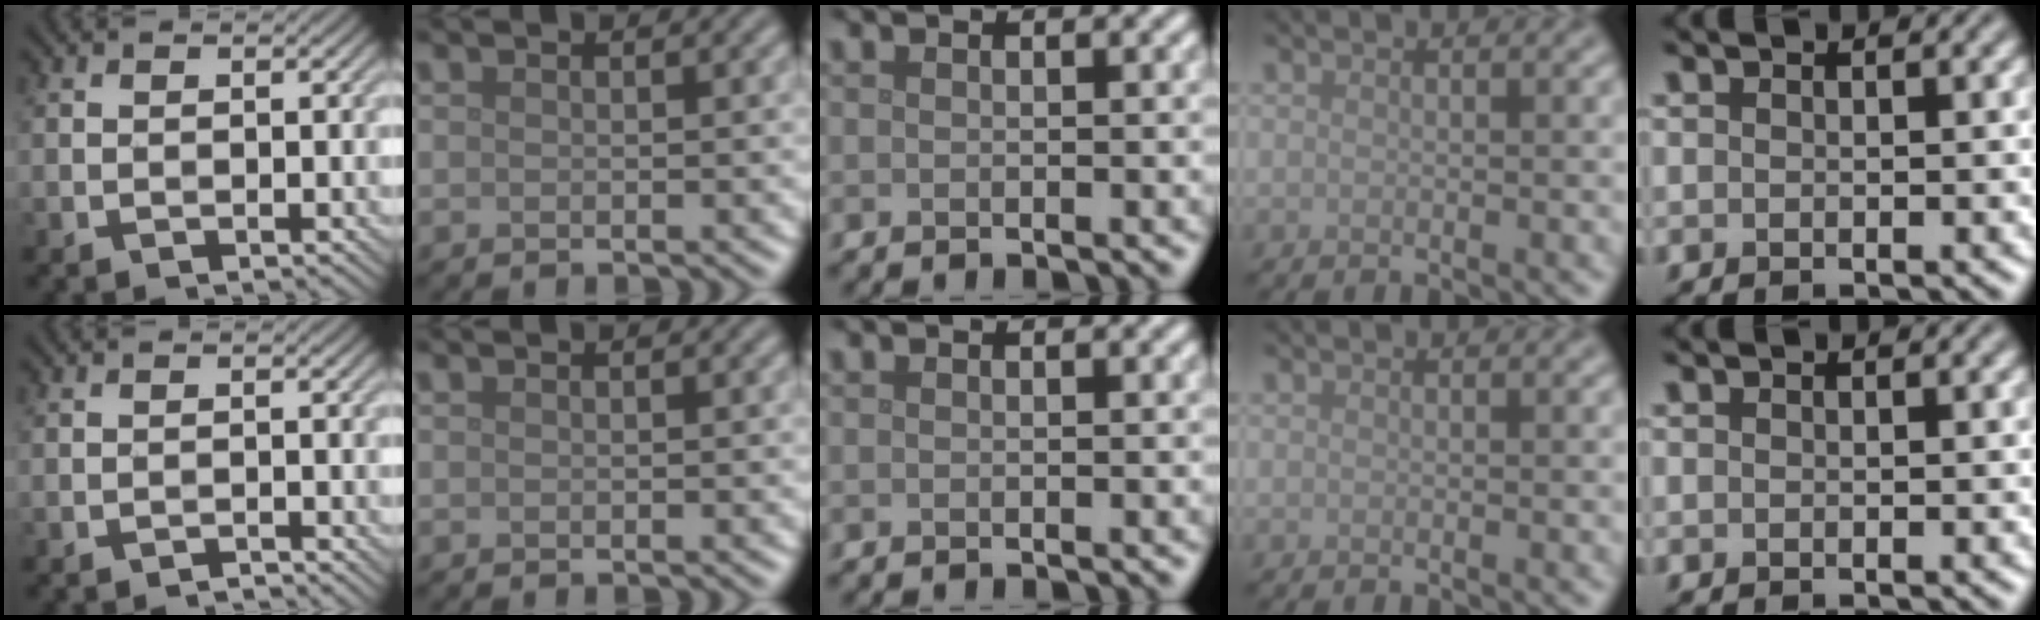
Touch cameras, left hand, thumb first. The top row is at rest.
{"thumb": {"total": 0.8, "force": [-0.8, -0.2, -0.2], "torque": [0.003, 0.006, -0.015]}}